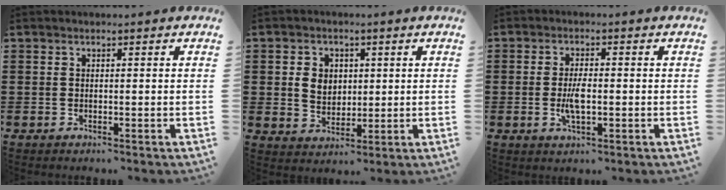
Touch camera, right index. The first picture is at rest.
{"total": 4.3, "force": [0.8, 3.7, 2.1], "torque": [-0.054, 0.013, 0.011]}
{"total": 4.1, "force": [-0.6, 1.4, 3.8], "torque": [-0.083, -0.003, -0.015]}